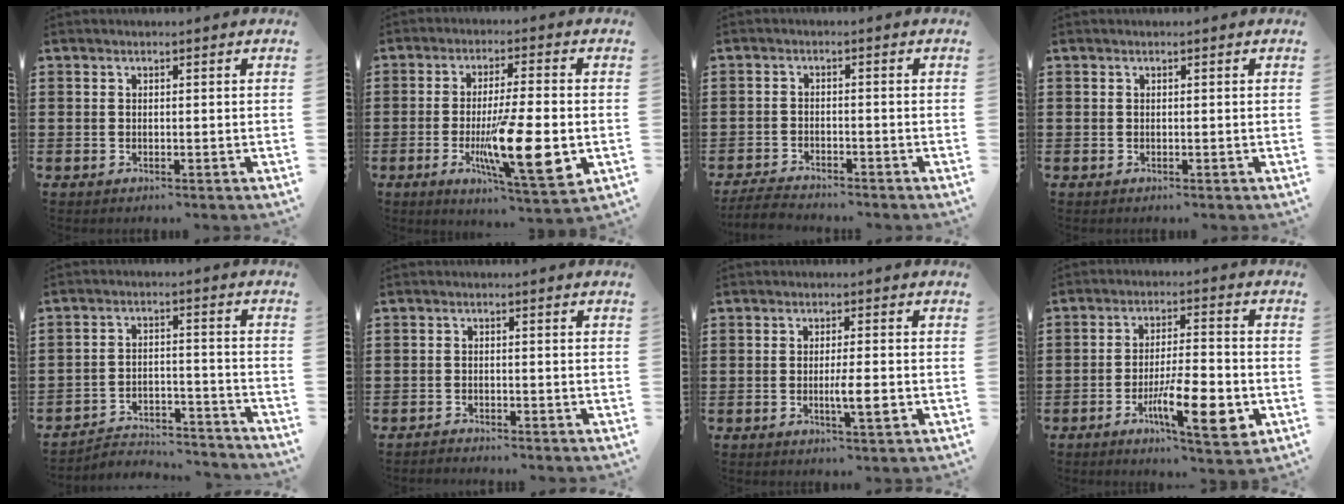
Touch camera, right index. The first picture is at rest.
{"total": 14.3, "force": [-3.1, 3.3, 13.5], "torque": [-0.240, -0.014, -0.050]}
{"total": 3.1, "force": [-3.0, 0.4, 0.2], "torque": [-0.014, 0.000, -0.067]}
{"total": 0.0}
{"total": 4.0, "force": [-3.8, 0.9, 0.9], "torque": [-0.020, 0.006, -0.080]}
{"total": 1.3, "force": [-1.3, 0.1, -0.1], "torque": [-0.003, 0.004, -0.029]}
{"total": 4.0, "force": [-1.1, 0.5, 3.9], "torque": [-0.065, -0.004, -0.018]}
{"total": 10.7, "force": [-4.1, 2.7, 9.5], "torque": [-0.169, -0.003, -0.068]}